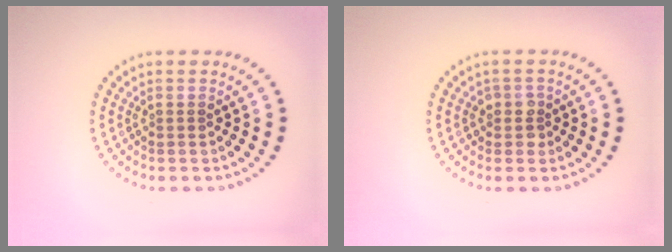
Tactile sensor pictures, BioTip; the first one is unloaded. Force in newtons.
{"total": 1.5, "press": 1.4, "slide": 0.6}